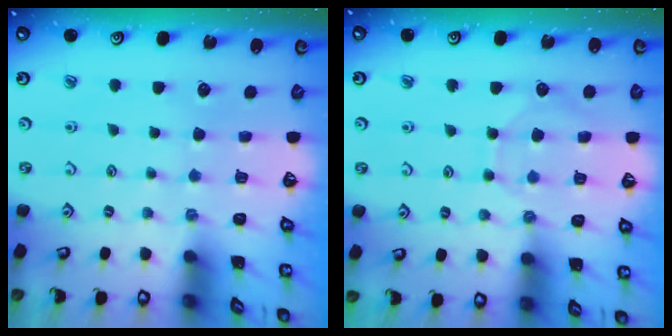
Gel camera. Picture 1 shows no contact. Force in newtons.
{"total": 7.6, "press": 7.5, "slide": 0.8}